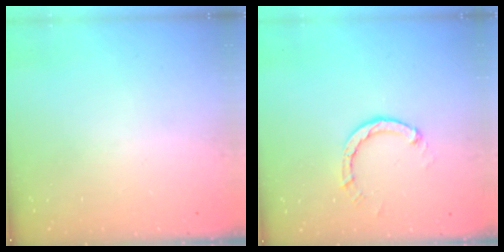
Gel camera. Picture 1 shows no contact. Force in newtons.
{"total": 3.0, "press": 3.0, "slide": 0.3}